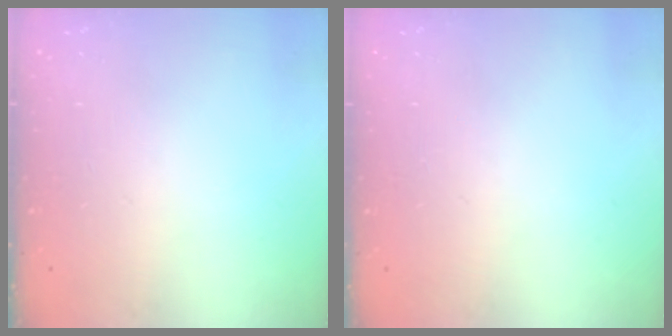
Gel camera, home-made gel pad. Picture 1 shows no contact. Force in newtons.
{"total": 0.0}